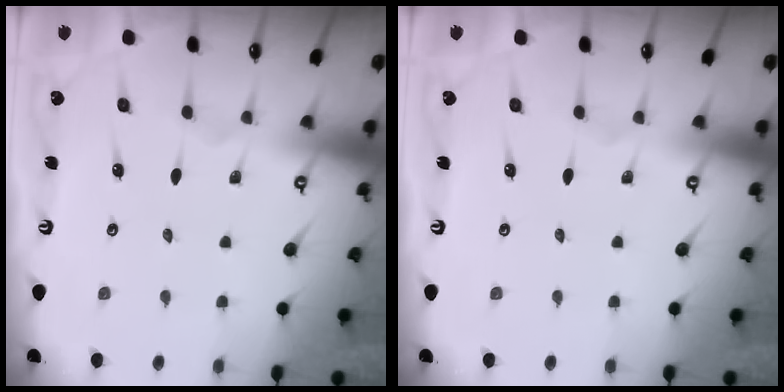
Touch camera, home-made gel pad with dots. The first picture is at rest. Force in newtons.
{"total": 0.0}